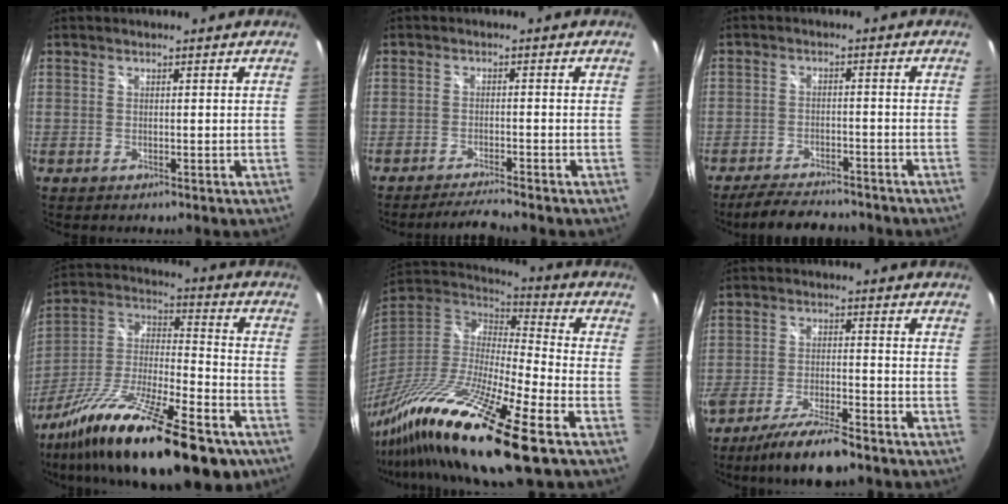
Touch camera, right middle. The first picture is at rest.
{"total": 4.4, "force": [-4.1, -0.5, 1.5], "torque": [-0.047, -0.004, -0.075]}
{"total": 8.8, "force": [-7.8, 2.3, 3.4], "torque": [-0.084, 0.002, -0.117]}
{"total": 29.6, "force": [-18.9, 8.4, 21.2], "torque": [-0.374, -0.035, -0.302]}
{"total": 27.1, "force": [-17.4, 2.7, 20.6], "torque": [-0.385, -0.058, -0.319]}
{"total": 10.2, "force": [-8.2, 1.5, 5.9], "torque": [-0.125, -0.020, -0.142]}